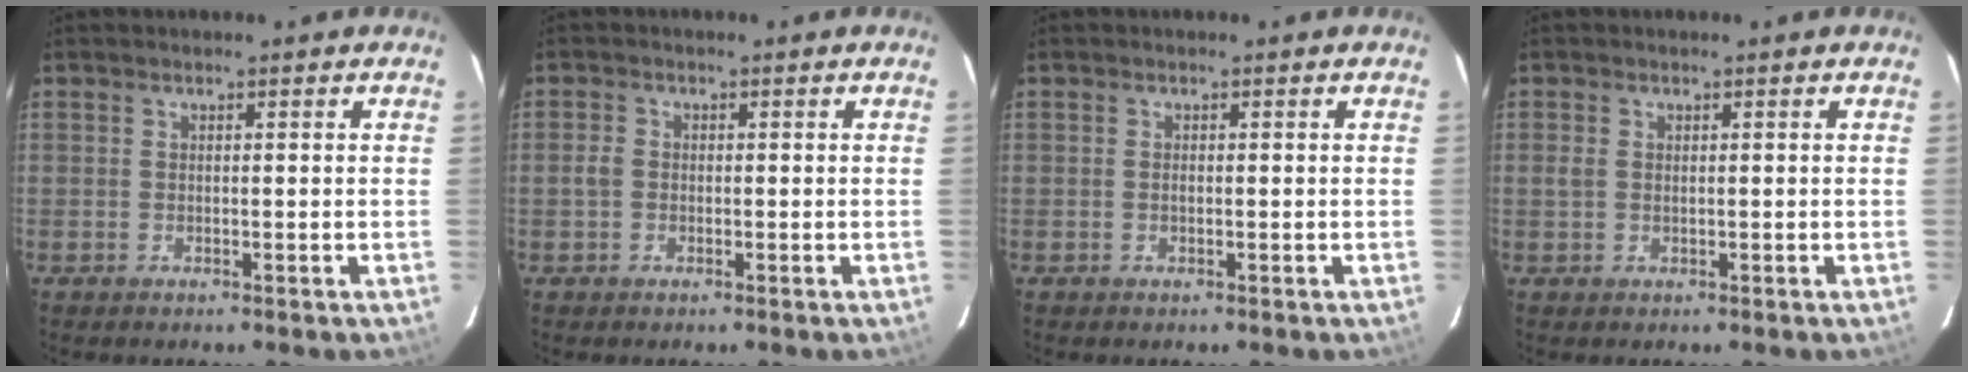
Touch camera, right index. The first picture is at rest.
{"total": 1.9, "force": [-0.6, 1.6, 0.8], "torque": [-0.016, 0.004, -0.015]}
{"total": 0.5, "force": [0.0, 0.3, 0.5], "torque": [-0.009, 0.001, 0.000]}
{"total": 1.3, "force": [0.1, 1.1, 0.7], "torque": [-0.015, 0.002, 0.000]}